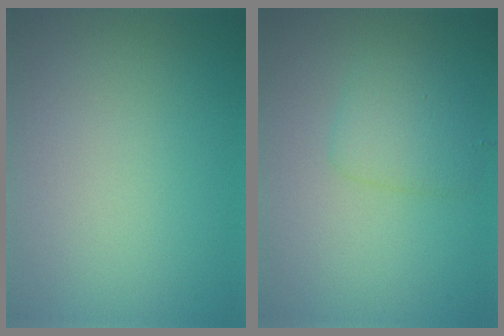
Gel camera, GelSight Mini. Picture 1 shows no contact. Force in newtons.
{"total": 2.6, "press": 2.6, "slide": 0.0}